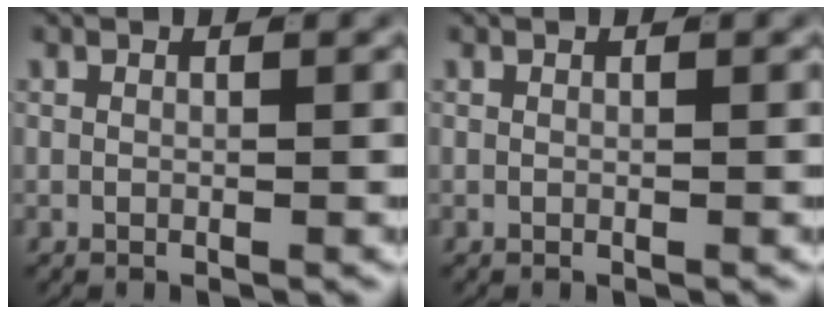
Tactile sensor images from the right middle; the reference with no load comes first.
{"total": 0.0}